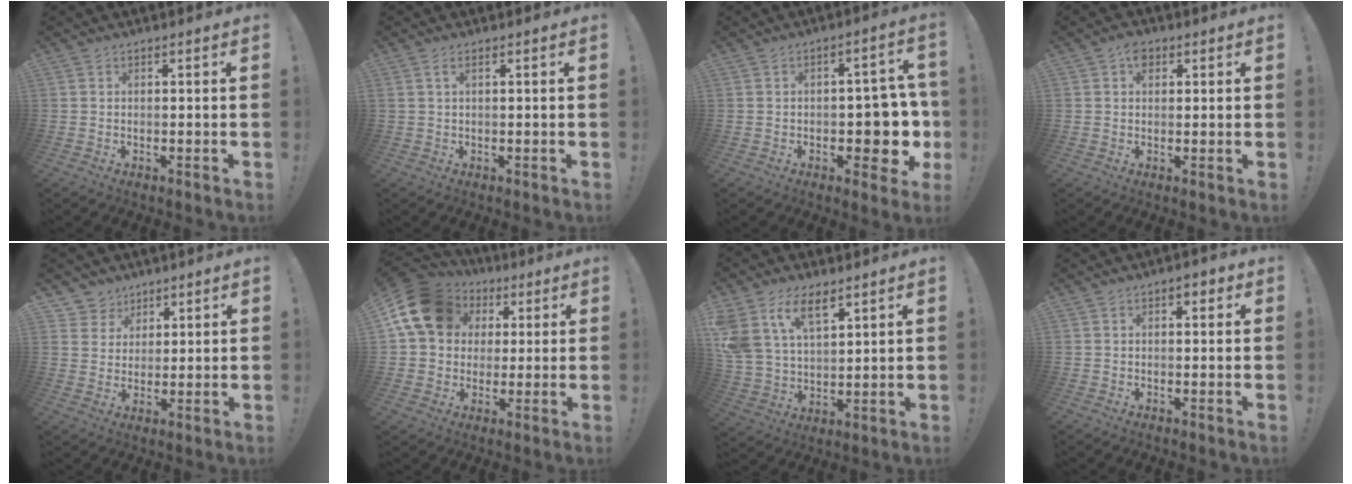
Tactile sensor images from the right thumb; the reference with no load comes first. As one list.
[{"total": 1.6, "force": [0.6, 0.2, 1.4], "torque": [-0.031, 0.002, 0.010]}, {"total": 8.9, "force": [-2.4, 6.0, 6.1], "torque": [-0.063, 0.014, -0.033]}, {"total": 3.7, "force": [1.5, 2.5, 2.2], "torque": [-0.028, -0.002, 0.026]}, {"total": 6.0, "force": [3.5, 4.9, 0.1], "torque": [-0.004, -0.032, 0.072]}, {"total": 16.8, "force": [5.6, 13.2, 8.8], "torque": [-0.148, -0.016, 0.109]}, {"total": 12.8, "force": [8.0, 7.0, 7.2], "torque": [-0.154, -0.036, 0.149]}, {"total": 2.3, "force": [0.7, 1.5, 1.6], "torque": [-0.022, 0.004, 0.011]}]